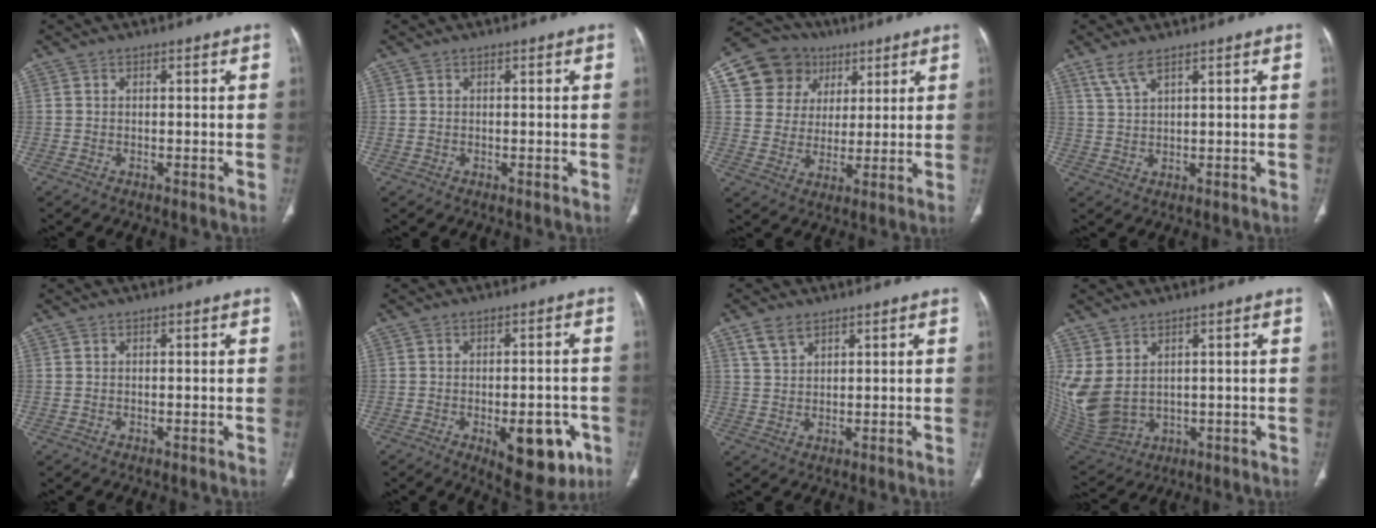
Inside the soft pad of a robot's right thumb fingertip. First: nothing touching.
{"total": 0.5, "force": [0.0, 0.4, 0.3], "torque": [-0.005, 0.001, 0.002]}
{"total": 13.3, "force": [5.8, 11.5, 3.4], "torque": [-0.032, 0.001, 0.106]}
{"total": 3.9, "force": [2.7, 1.0, 2.5], "torque": [-0.061, -0.003, 0.066]}
{"total": 0.0}
{"total": 12.4, "force": [-4.6, 5.7, 10.0], "torque": [-0.095, 0.009, -0.051]}
{"total": 3.9, "force": [2.7, 2.1, 1.9], "torque": [-0.034, -0.008, 0.061]}
{"total": 11.9, "force": [2.4, 7.7, 8.7], "torque": [-0.201, -0.015, 0.074]}